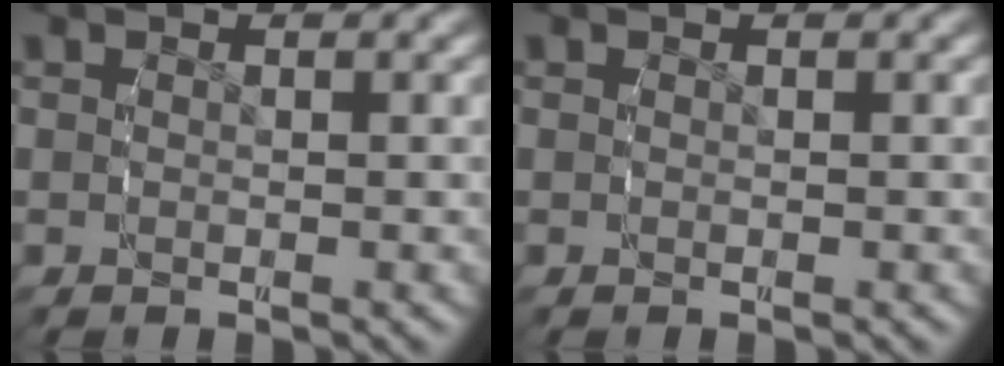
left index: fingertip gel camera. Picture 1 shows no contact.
{"total": 0.0}